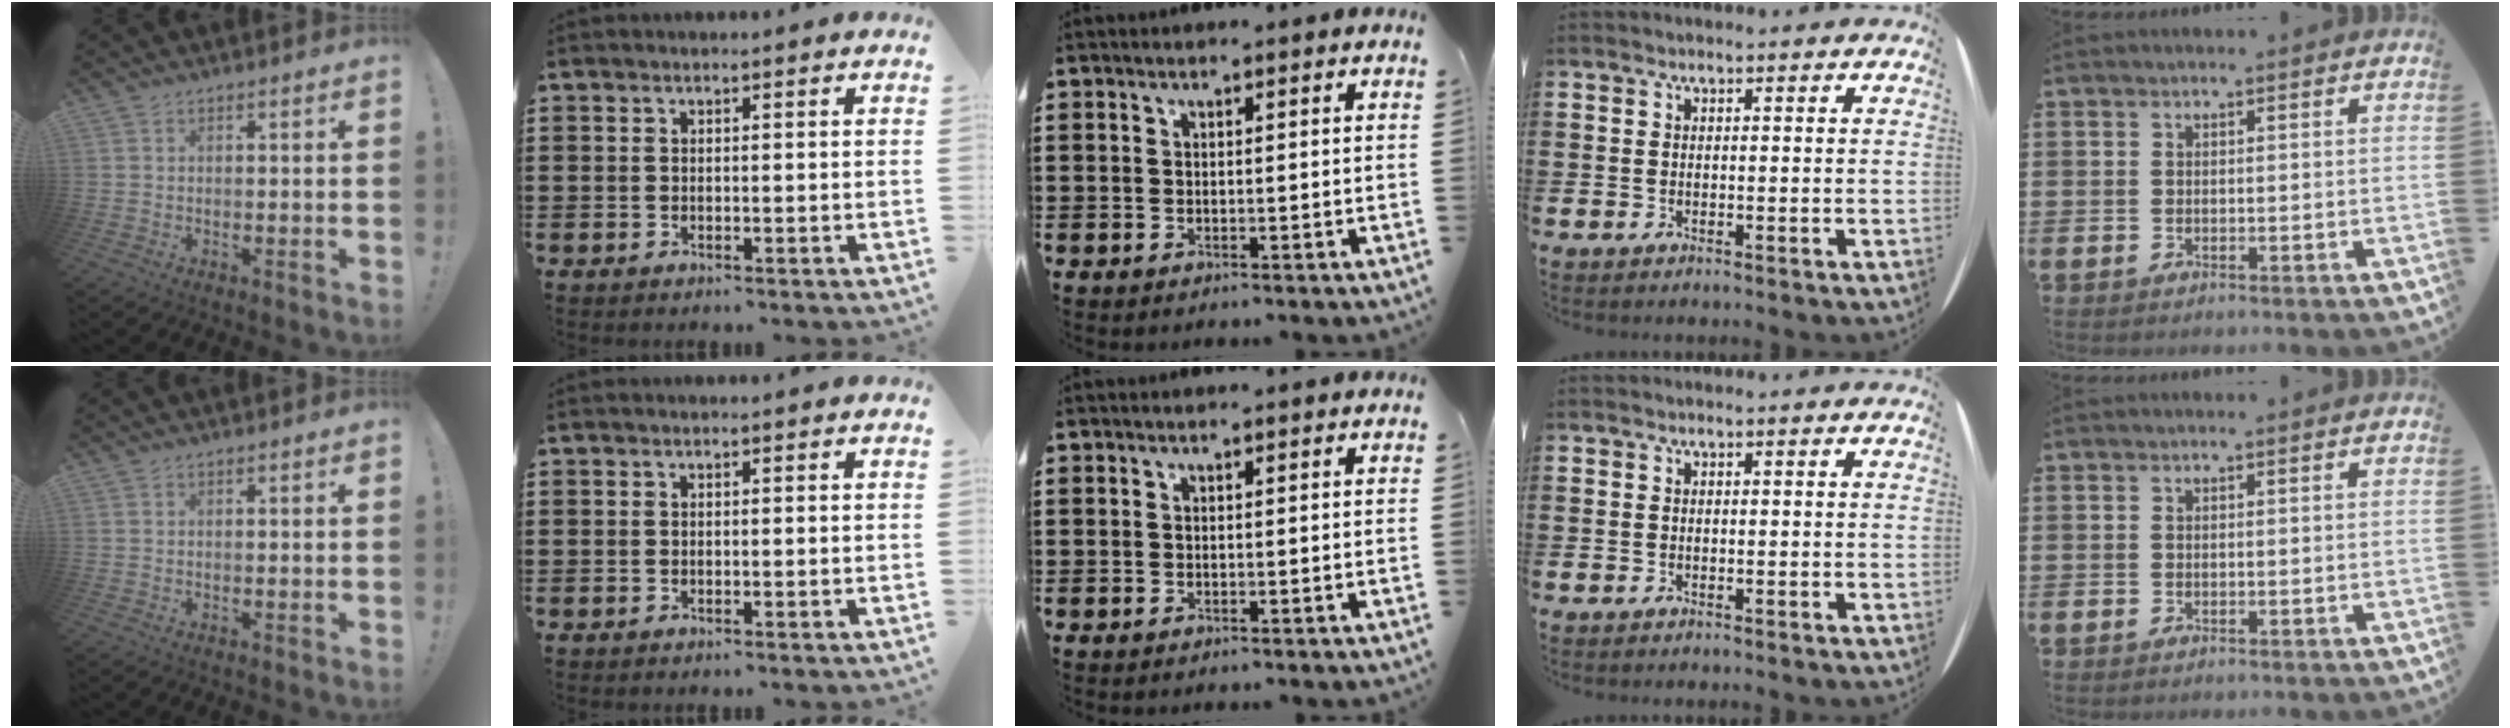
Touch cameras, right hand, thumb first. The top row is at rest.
{}